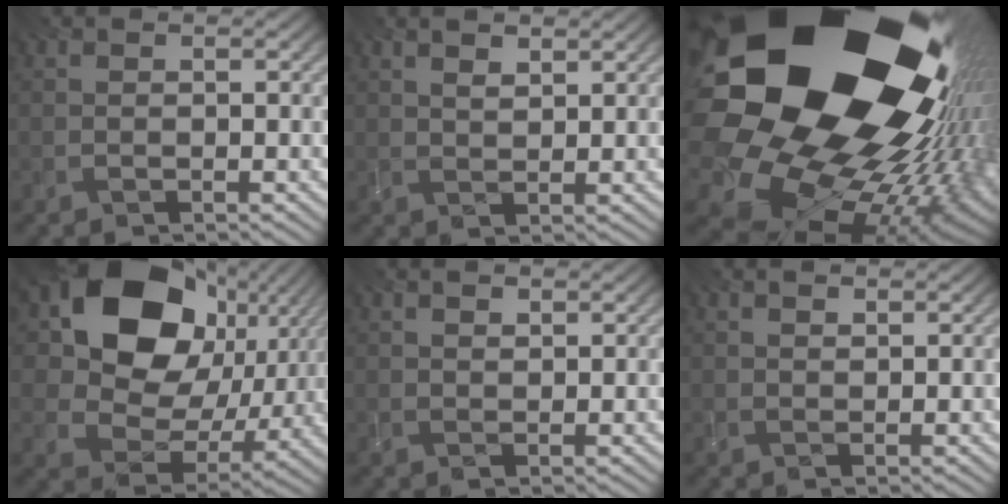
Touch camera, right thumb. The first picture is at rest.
{"total": 2.5, "force": [1.6, 0.9, 1.7], "torque": [-0.030, -0.004, 0.036]}
{"total": 24.3, "force": [6.6, 17.5, 15.5], "torque": [-0.312, -0.061, 0.112]}
{"total": 17.2, "force": [5.7, 12.9, 9.8], "torque": [-0.183, 0.005, 0.104]}
{"total": 1.4, "force": [0.9, 0.7, 0.9], "torque": [-0.019, -0.001, 0.020]}
{"total": 1.1, "force": [0.8, 0.5, 0.6], "torque": [-0.014, -0.001, 0.016]}